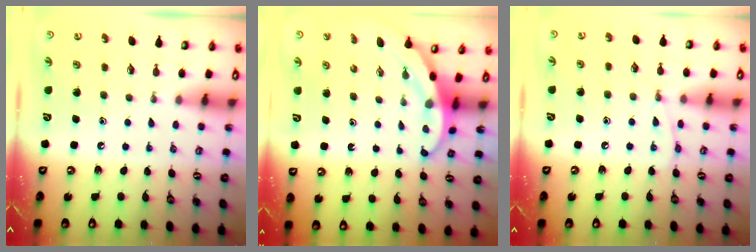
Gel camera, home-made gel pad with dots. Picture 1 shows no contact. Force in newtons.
{"total": 3.1, "press": 3.1, "slide": 0.1}
{"total": 4.1, "press": 4.0, "slide": 0.5}